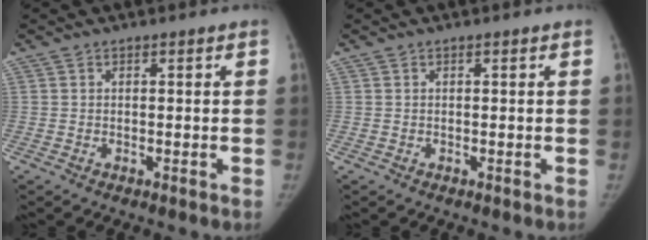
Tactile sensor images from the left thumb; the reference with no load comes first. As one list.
[{"total": 0.0}]